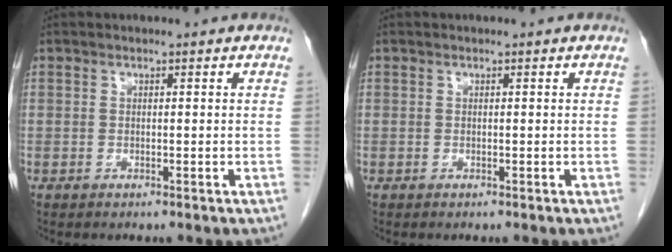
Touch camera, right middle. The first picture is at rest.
{"total": 0.0}